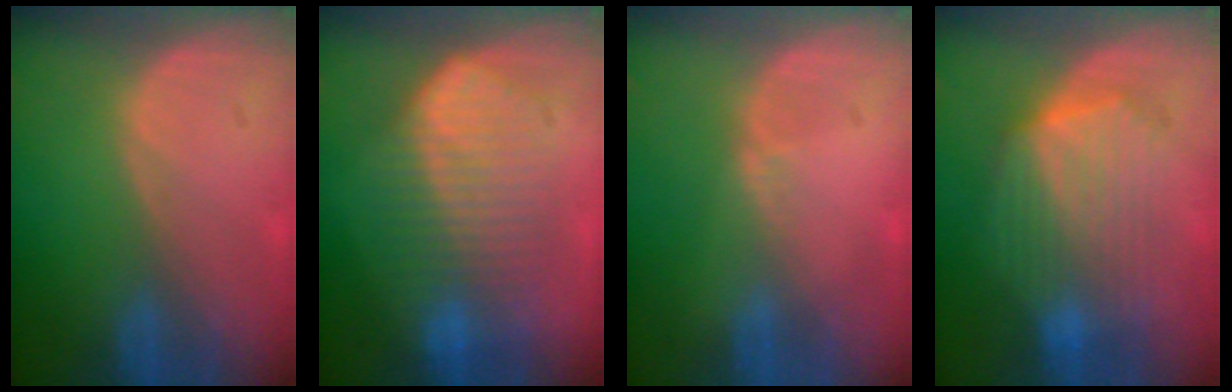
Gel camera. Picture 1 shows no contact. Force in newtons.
{"total": 9.5, "press": 9.5, "slide": 0.3}
{"total": 0.6, "press": 0.6, "slide": 0.2}
{"total": 8.5, "press": 8.5, "slide": 0.3}